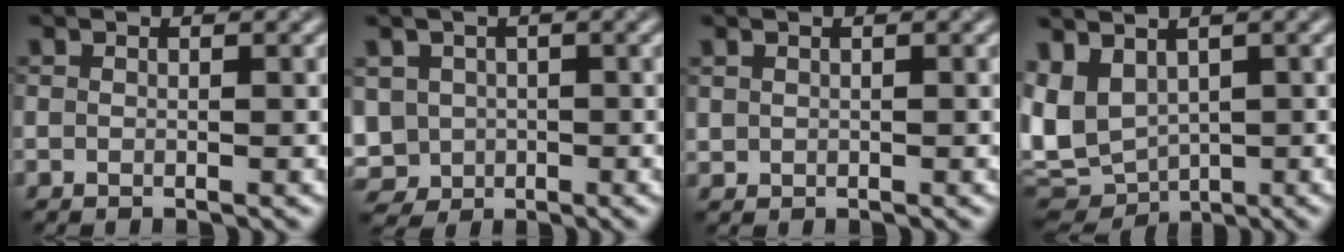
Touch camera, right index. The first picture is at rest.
{"total": 4.2, "force": [-0.6, 3.7, 1.9], "torque": [-0.045, -0.002, -0.007]}
{"total": 0.5, "force": [0.3, 0.4, 0.1], "torque": [0.001, -0.001, 0.010]}
{"total": 7.1, "force": [-0.1, 4.8, 5.3], "torque": [-0.121, -0.008, 0.009]}